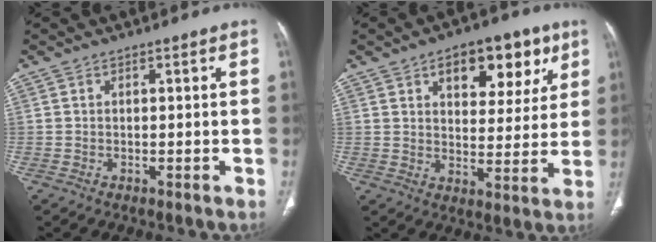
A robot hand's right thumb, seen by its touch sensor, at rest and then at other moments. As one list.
[{"total": 14.2, "force": [7.1, 7.9, 9.4], "torque": [-0.078, -0.021, 0.101]}]